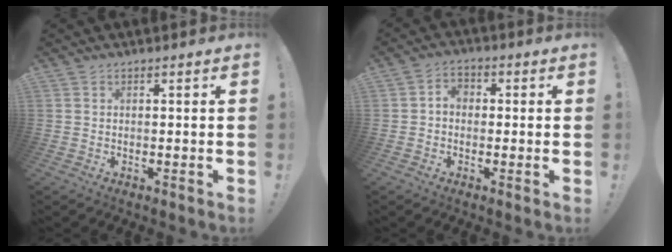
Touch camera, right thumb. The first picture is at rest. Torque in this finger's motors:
{"motor_torque": [0.45, 0.66, 0.14, -0.34, 0.00]}